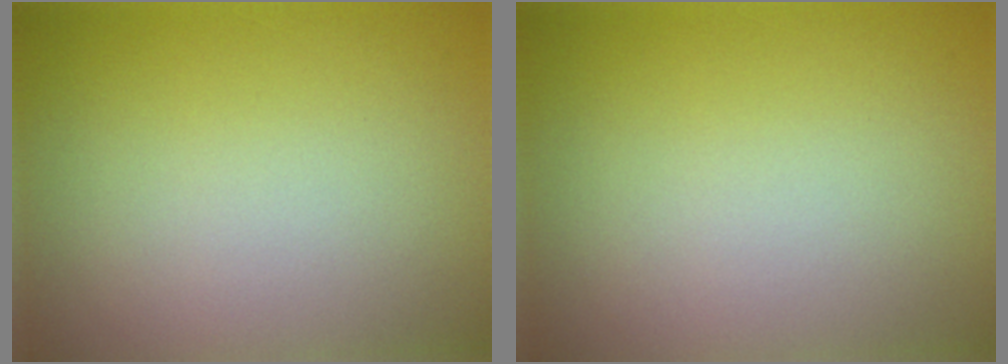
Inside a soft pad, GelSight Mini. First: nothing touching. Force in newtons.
{"total": 0.0}